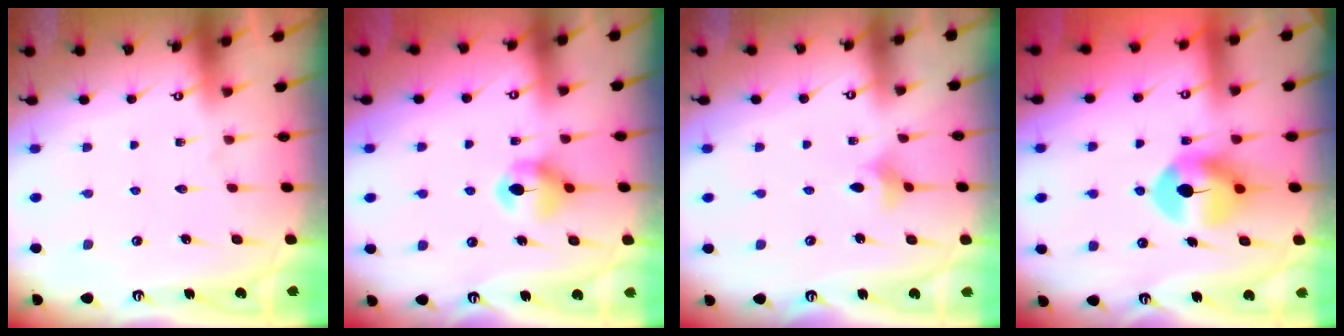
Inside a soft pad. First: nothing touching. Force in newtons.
{"total": 6.4, "press": 6.3, "slide": 0.8}
{"total": 4.1, "press": 4.0, "slide": 0.7}
{"total": 9.5, "press": 9.4, "slide": 0.9}